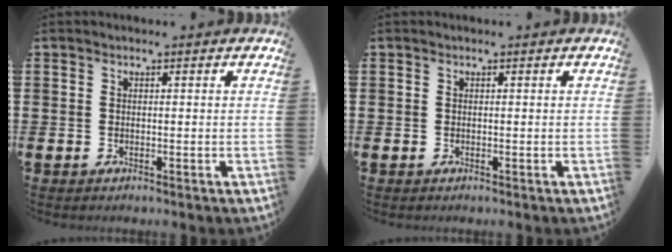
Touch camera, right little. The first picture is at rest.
{"total": 0.0}